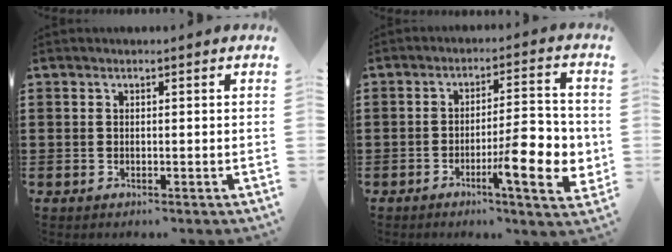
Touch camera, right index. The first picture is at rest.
{"total": 9.5, "force": [-2.8, 2.2, 8.8], "torque": [-0.125, -0.007, -0.045]}